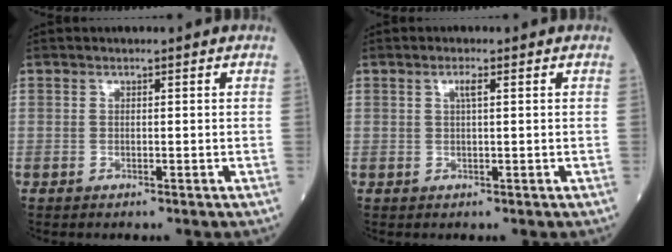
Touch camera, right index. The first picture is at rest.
{"total": 1.5, "force": [0.5, 0.1, 1.4], "torque": [-0.027, 0.001, 0.008]}